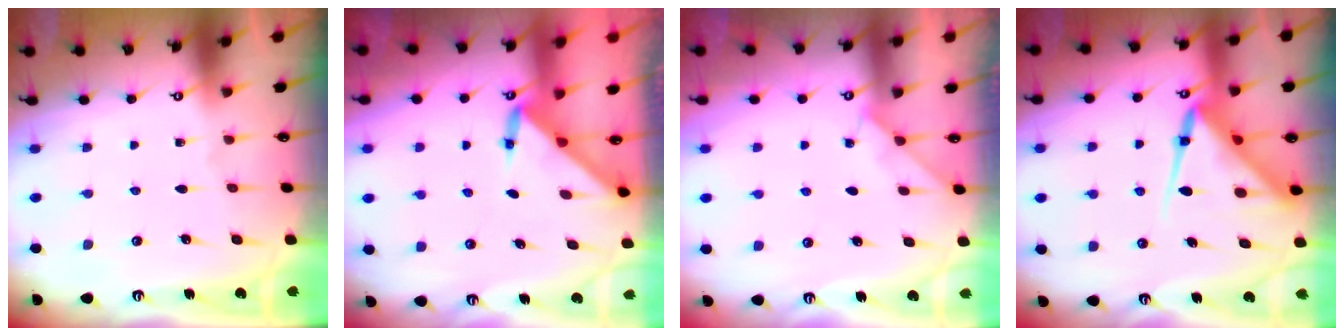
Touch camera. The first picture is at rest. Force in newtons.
{"total": 3.0, "press": 3.0, "slide": 0.3}
{"total": 3.4, "press": 3.4, "slide": 0.4}
{"total": 11.1, "press": 11.0, "slide": 1.1}